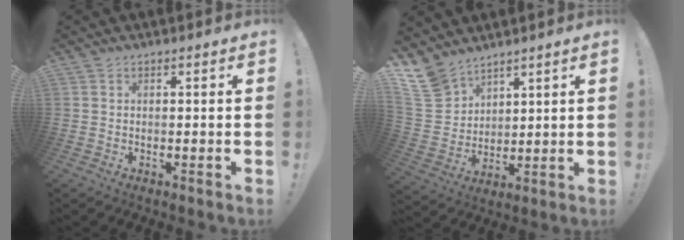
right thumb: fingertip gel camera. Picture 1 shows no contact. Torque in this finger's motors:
{"motor_torque": [-0.90, 1.52, -0.41, 1.04, 0.19]}